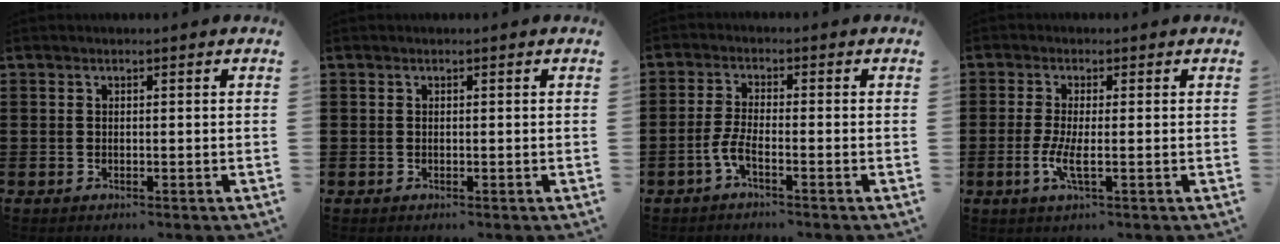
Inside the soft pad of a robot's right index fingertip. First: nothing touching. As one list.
[{"total": 0.0}, {"total": 3.5, "force": [-1.9, 0.5, 2.8], "torque": [-0.073, -0.008, -0.041]}, {"total": 4.0, "force": [-0.8, 0.7, 3.8], "torque": [-0.081, -0.006, -0.019]}]